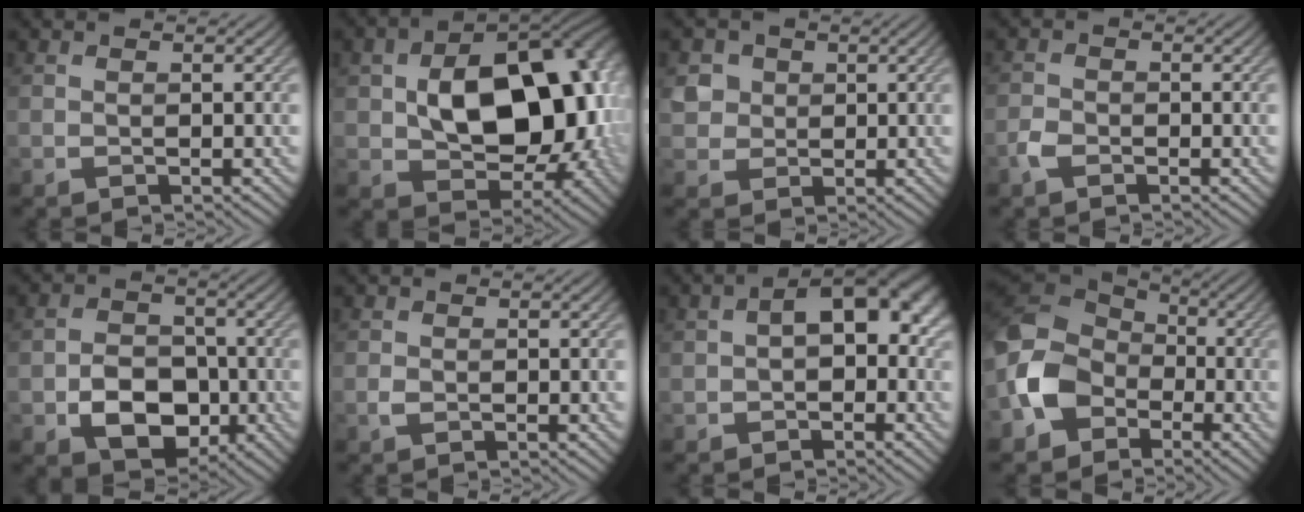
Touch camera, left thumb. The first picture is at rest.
{"total": 17.4, "force": [0.4, 11.5, 13.1], "torque": [-0.174, -0.010, 0.024]}
{"total": 3.4, "force": [0.8, 3.2, 0.9], "torque": [-0.031, -0.002, 0.012]}
{"total": 2.2, "force": [-1.4, 1.3, 1.1], "torque": [-0.026, 0.001, -0.034]}
{"total": 7.5, "force": [-2.5, 5.5, 4.5], "torque": [-0.079, -0.009, -0.048]}
{"total": 1.1, "force": [-0.4, 0.8, 0.6], "torque": [-0.016, -0.002, -0.009]}
{"total": 7.4, "force": [0.1, 4.9, 5.5], "torque": [-0.059, 0.004, -0.002]}
{"total": 10.7, "force": [-3.8, 8.2, 5.7], "torque": [-0.151, -0.005, -0.095]}